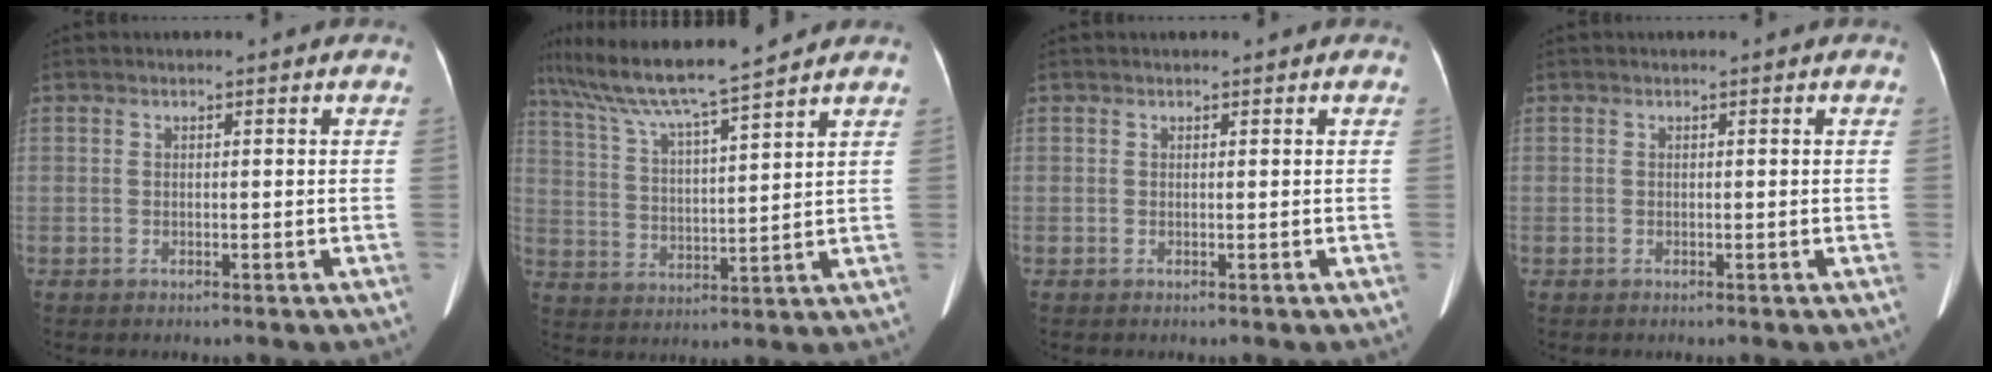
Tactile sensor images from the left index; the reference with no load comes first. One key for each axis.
{"total": 13.7, "fx": 11.7, "fy": -1.1, "fz": 7.1, "tx": -0.133, "ty": 0.013, "tz": 0.204}
{"total": 0.9, "fx": 0.7, "fy": 0.5, "fz": 0.1, "tx": -0.002, "ty": 0.013, "tz": 0.009}
{"total": 0.0}